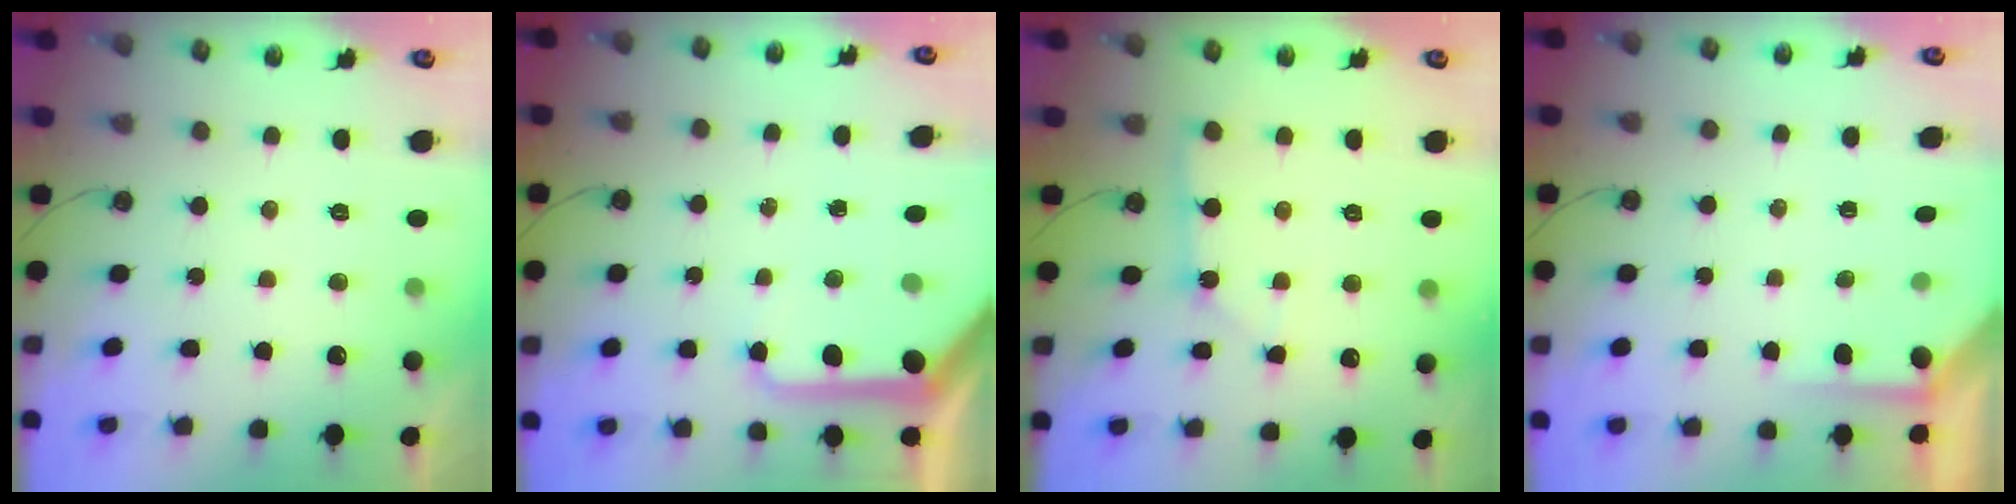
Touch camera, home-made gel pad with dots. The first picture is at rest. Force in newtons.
{"total": 10.4, "press": 10.3, "slide": 1.1}
{"total": 2.9, "press": 2.9, "slide": 0.1}
{"total": 1.5, "press": 1.5, "slide": 0.3}